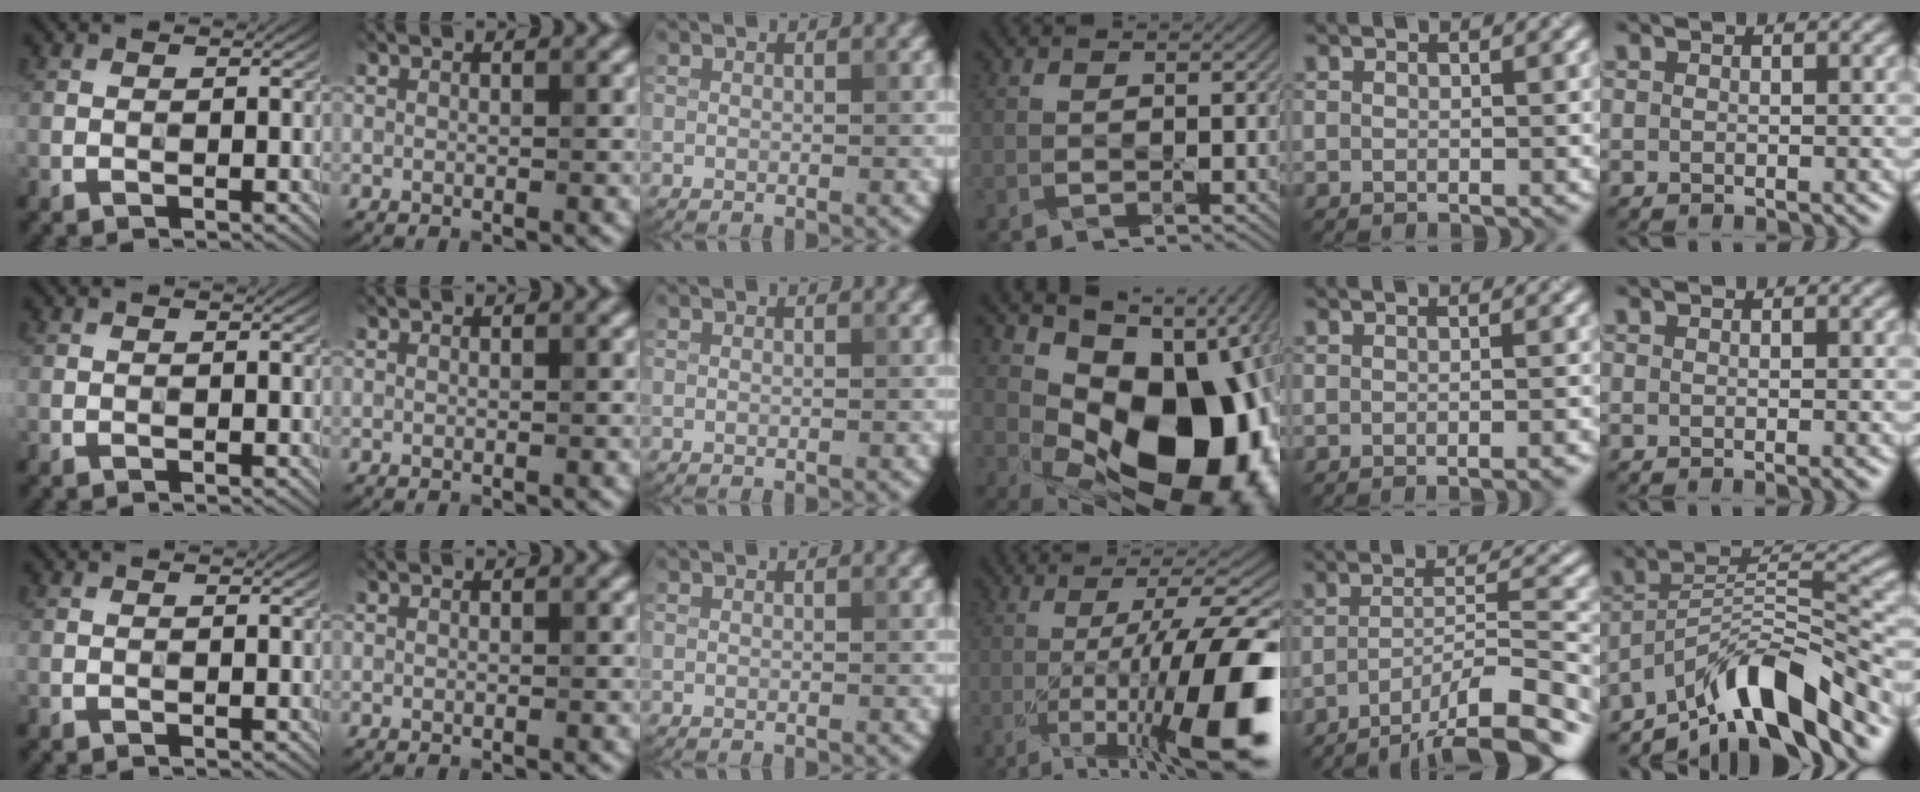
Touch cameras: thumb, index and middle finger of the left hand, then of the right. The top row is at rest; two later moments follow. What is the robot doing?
{"motion": "press", "object": "grip strengthener"}